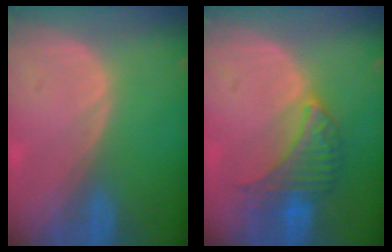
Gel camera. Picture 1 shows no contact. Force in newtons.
{"total": 6.5, "press": 6.5, "slide": 0.6}